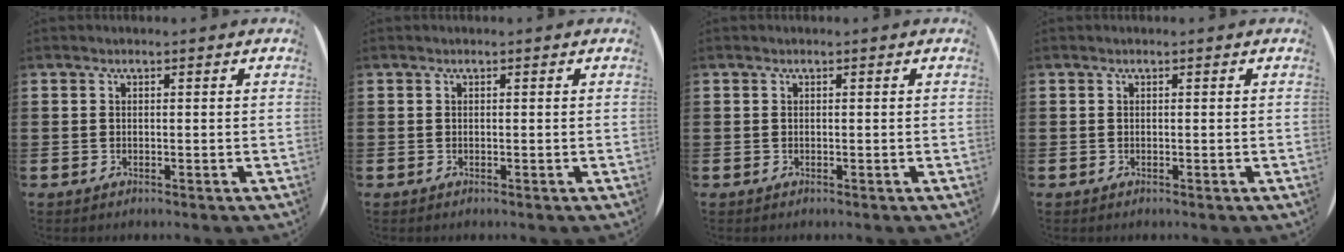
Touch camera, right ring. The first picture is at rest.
{"total": 0.0}
{"total": 0.0}
{"total": 0.0}